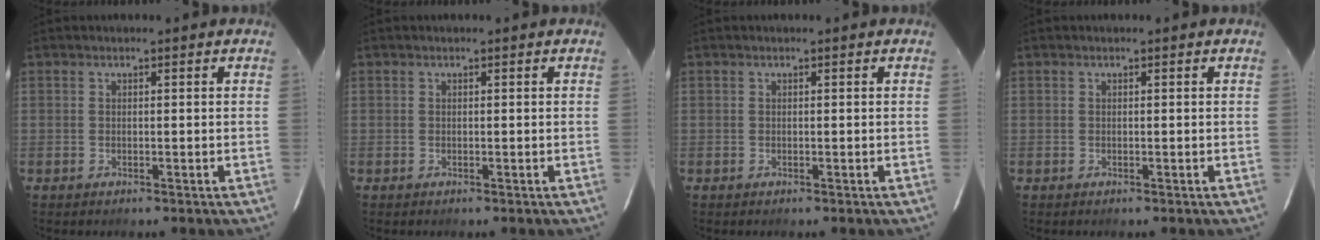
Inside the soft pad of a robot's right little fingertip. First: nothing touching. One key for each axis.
{"total": 0.0}
{"total": 0.0}
{"total": 0.0}